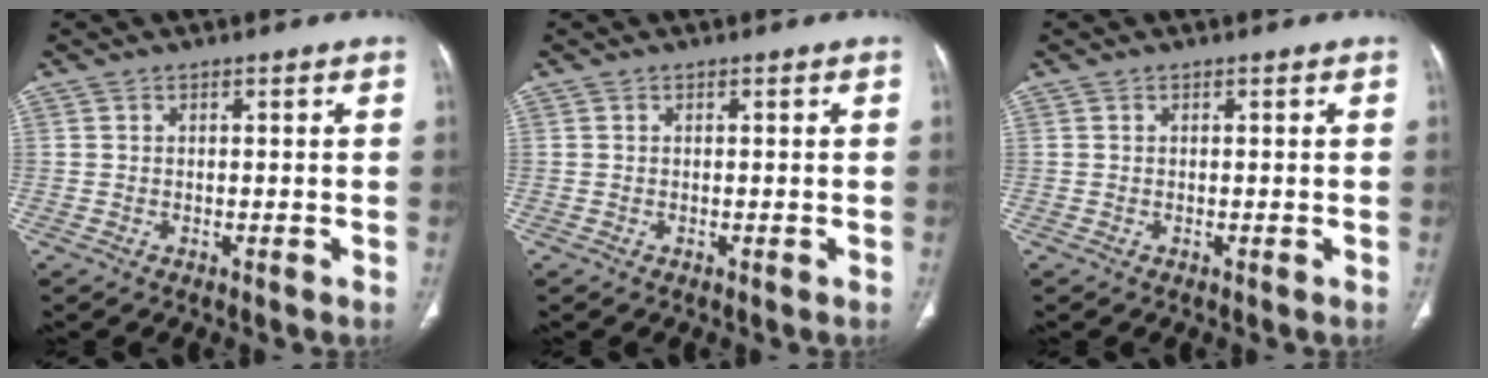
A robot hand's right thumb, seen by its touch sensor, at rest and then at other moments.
{"total": 0.0}
{"total": 0.0}